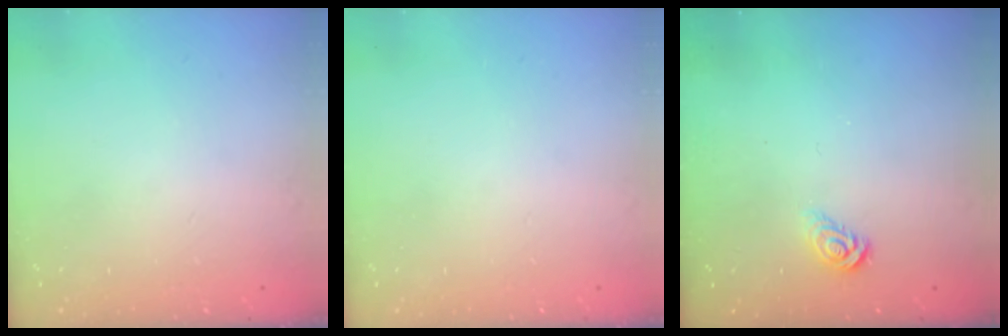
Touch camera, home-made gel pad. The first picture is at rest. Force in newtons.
{"total": 0.0}
{"total": 3.6, "press": 3.5, "slide": 0.3}